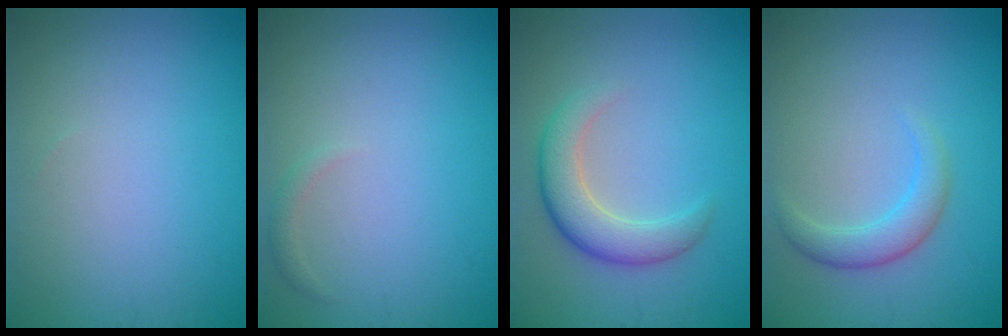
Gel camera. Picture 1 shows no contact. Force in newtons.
{"total": 0.8, "press": 0.8, "slide": 0.0}
{"total": 4.1, "press": 4.1, "slide": 0.4}
{"total": 2.4, "press": 2.4, "slide": 0.2}